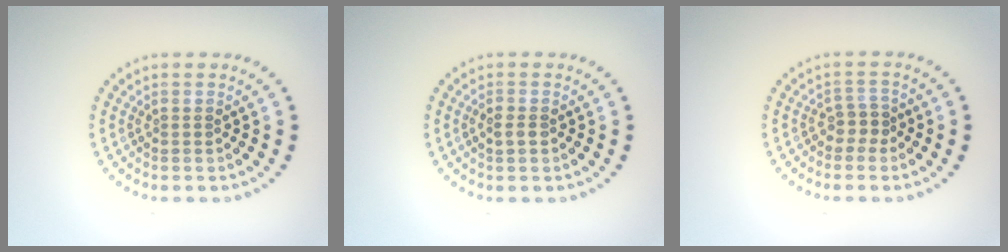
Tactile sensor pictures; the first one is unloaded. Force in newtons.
{"total": 1.2, "press": 1.2, "slide": 0.1}
{"total": 1.7, "press": 1.3, "slide": 1.1}